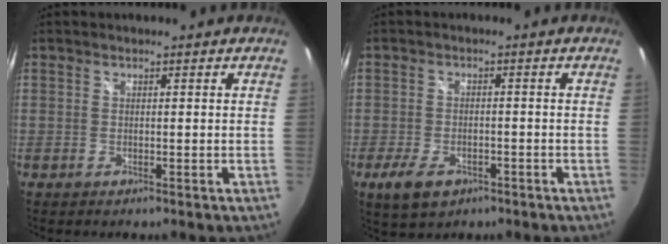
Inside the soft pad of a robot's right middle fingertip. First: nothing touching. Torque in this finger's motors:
{"motor_torque": [0.71, -0.57, 0.17, 0.09]}